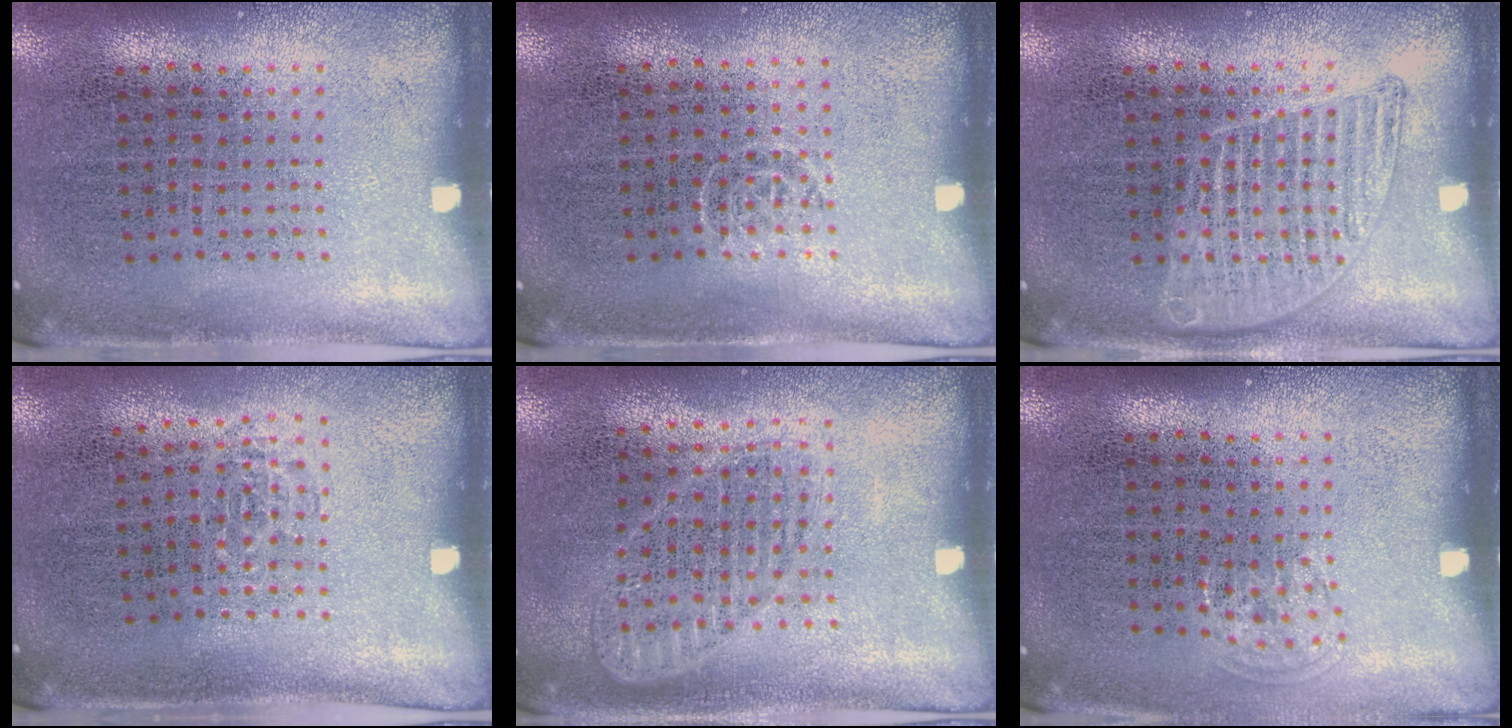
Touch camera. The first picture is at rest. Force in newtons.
{"total": 0.6, "press": 0.4, "slide": 0.5}
{"total": 1.8, "press": 1.8, "slide": 0.2}
{"total": 0.6, "press": 0.5, "slide": 0.3}
{"total": 1.3, "press": 1.2, "slide": 0.3}
{"total": 0.8, "press": 0.6, "slide": 0.5}